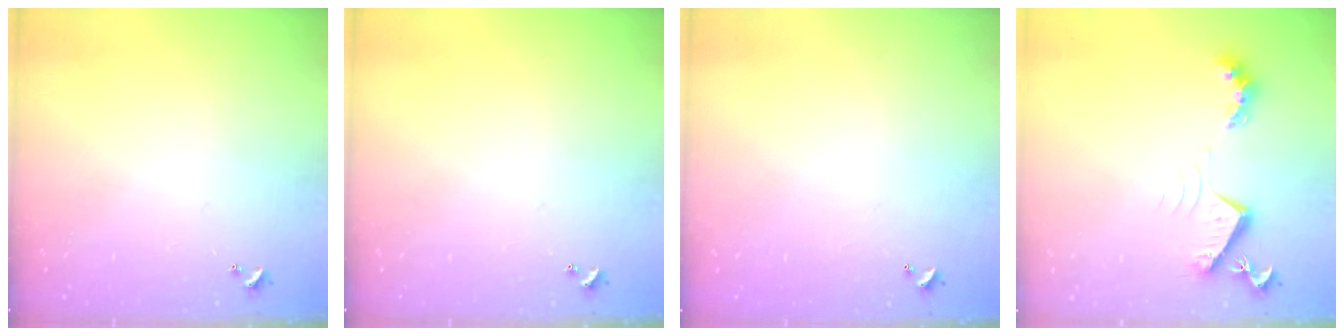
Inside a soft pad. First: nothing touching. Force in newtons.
{"total": 0.0}
{"total": 2.9, "press": 2.9, "slide": 0.1}
{"total": 8.6, "press": 8.4, "slide": 1.7}